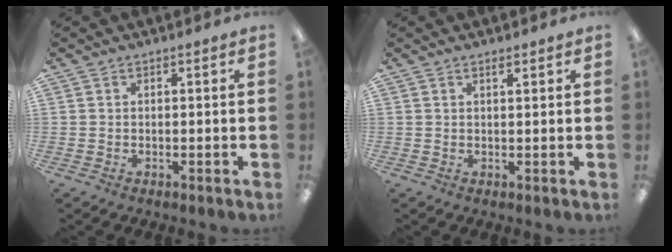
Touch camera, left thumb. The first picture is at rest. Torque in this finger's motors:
{"motor_torque": [-0.22, 0.13, -0.12, -0.02, 0.03]}